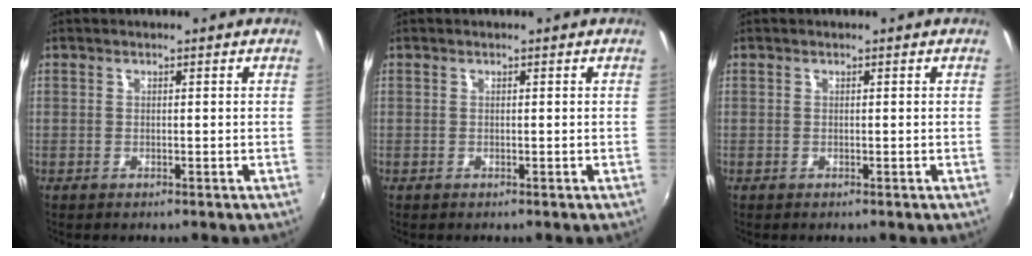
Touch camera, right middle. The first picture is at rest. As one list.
[{"total": 0.0}, {"total": 0.0}]